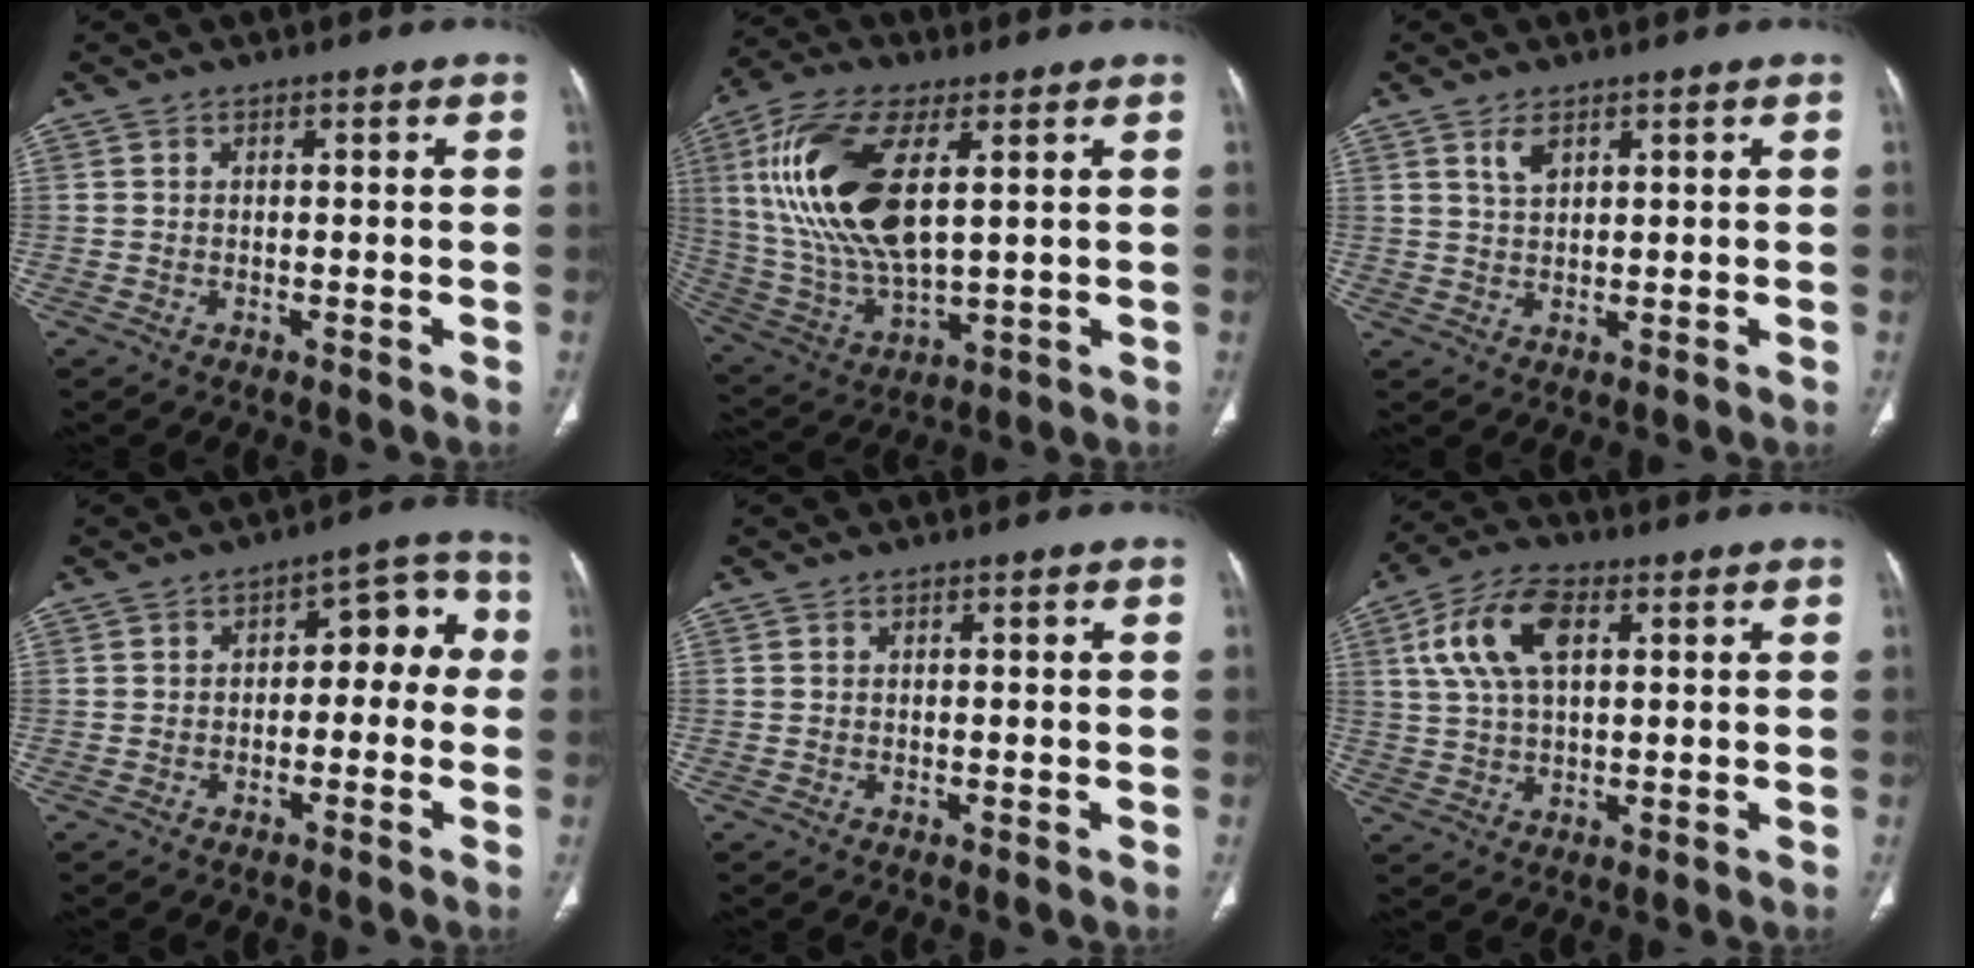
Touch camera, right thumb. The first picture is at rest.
{"total": 20.5, "force": [5.0, 9.2, 17.6], "torque": [-0.373, -0.014, 0.100]}
{"total": 3.0, "force": [1.8, 1.4, 1.9], "torque": [-0.033, -0.008, 0.041]}
{"total": 7.9, "force": [-0.5, 4.8, 6.3], "torque": [-0.037, 0.043, -0.017]}
{"total": 0.0}
{"total": 11.2, "force": [3.6, 5.9, 8.9], "torque": [-0.179, 0.011, 0.067]}